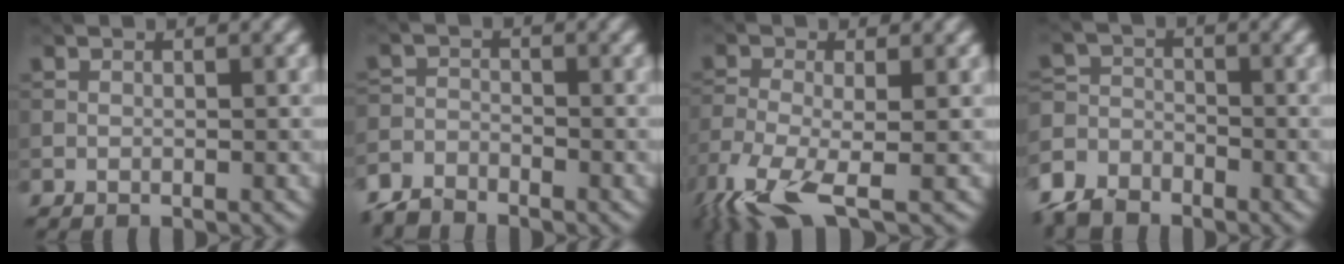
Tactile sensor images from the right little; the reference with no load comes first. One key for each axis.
{"total": 3.2, "fx": -3.0, "fy": 1.1, "fz": 0.5, "tx": -0.008, "ty": -0.003, "tz": -0.069}
{"total": 7.2, "fx": -4.4, "fy": 2.0, "fz": 5.3, "tx": -0.125, "ty": -0.018, "tz": -0.094}
{"total": 6.2, "fx": -5.1, "fy": 3.2, "fz": 1.4, "tx": -0.026, "ty": -0.014, "tz": -0.094}